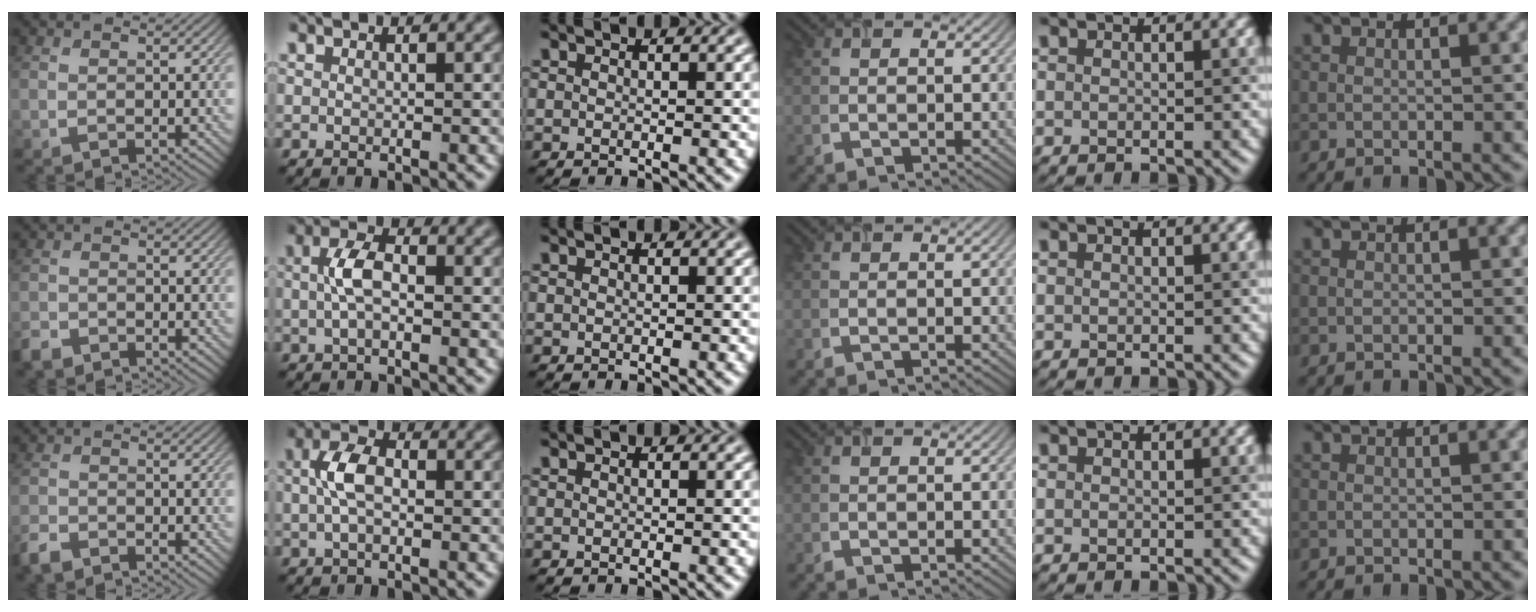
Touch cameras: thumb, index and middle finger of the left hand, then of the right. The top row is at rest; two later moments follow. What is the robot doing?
{"motion": "insert", "object": "airpods case & airpods"}